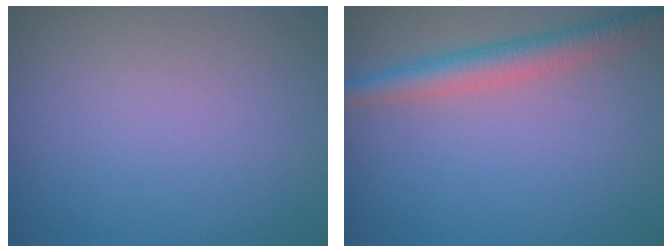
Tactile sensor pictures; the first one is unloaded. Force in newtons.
{"total": 3.6, "press": 3.6, "slide": 0.1}